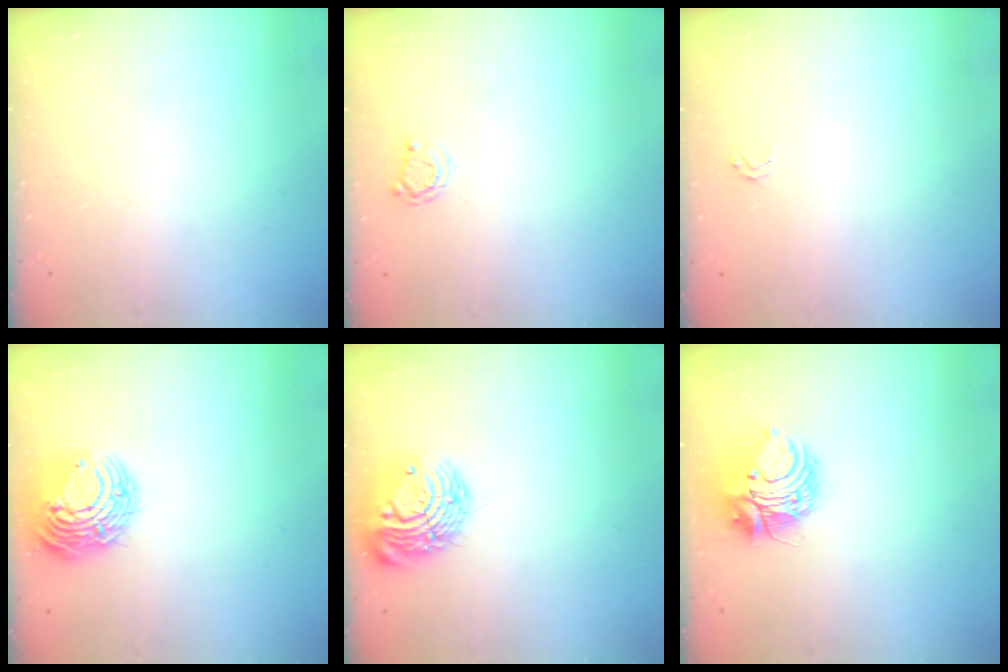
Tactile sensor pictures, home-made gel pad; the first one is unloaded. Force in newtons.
{"total": 3.1, "press": 3.0, "slide": 0.5}
{"total": 1.6, "press": 1.6, "slide": 0.2}
{"total": 13.5, "press": 13.4, "slide": 1.5}
{"total": 15.5, "press": 15.4, "slide": 1.1}
{"total": 9.7, "press": 9.7, "slide": 0.5}